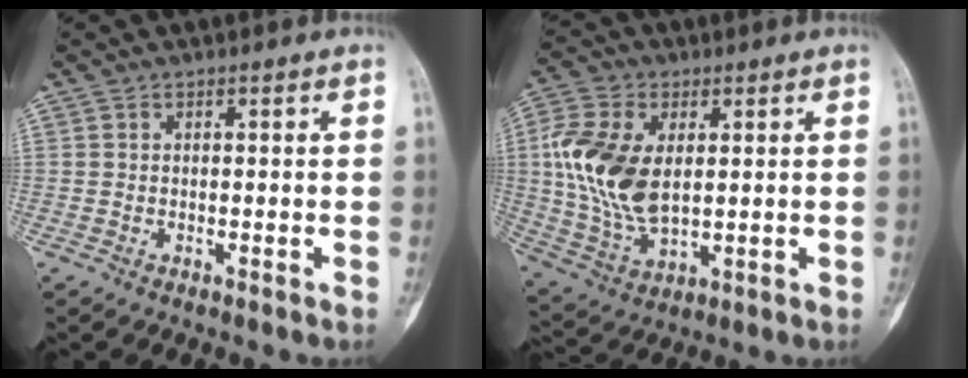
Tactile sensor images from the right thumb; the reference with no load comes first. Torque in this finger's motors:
{"motor_torque": [-0.68, 1.92, 1.75, -0.08, 0.49]}